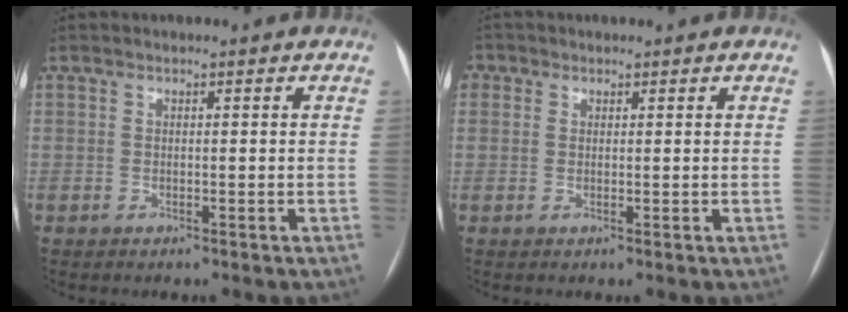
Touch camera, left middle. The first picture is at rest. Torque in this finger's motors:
{"motor_torque": [2.13, -0.01, 1.05, 0.14]}